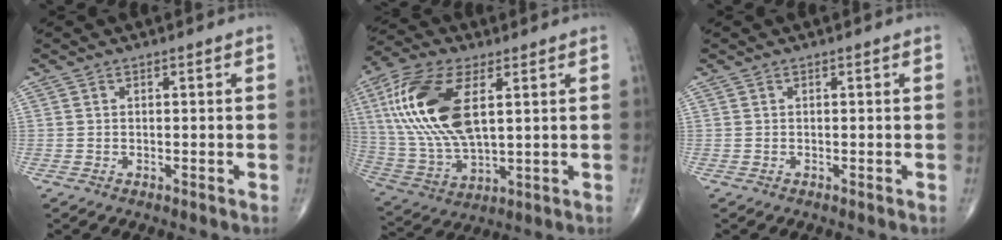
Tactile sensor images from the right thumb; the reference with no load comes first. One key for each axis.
{"total": 19.8, "fx": 5.1, "fy": 9.4, "fz": 16.7, "tx": -0.353, "ty": -0.009, "tz": 0.098}
{"total": 0.0}